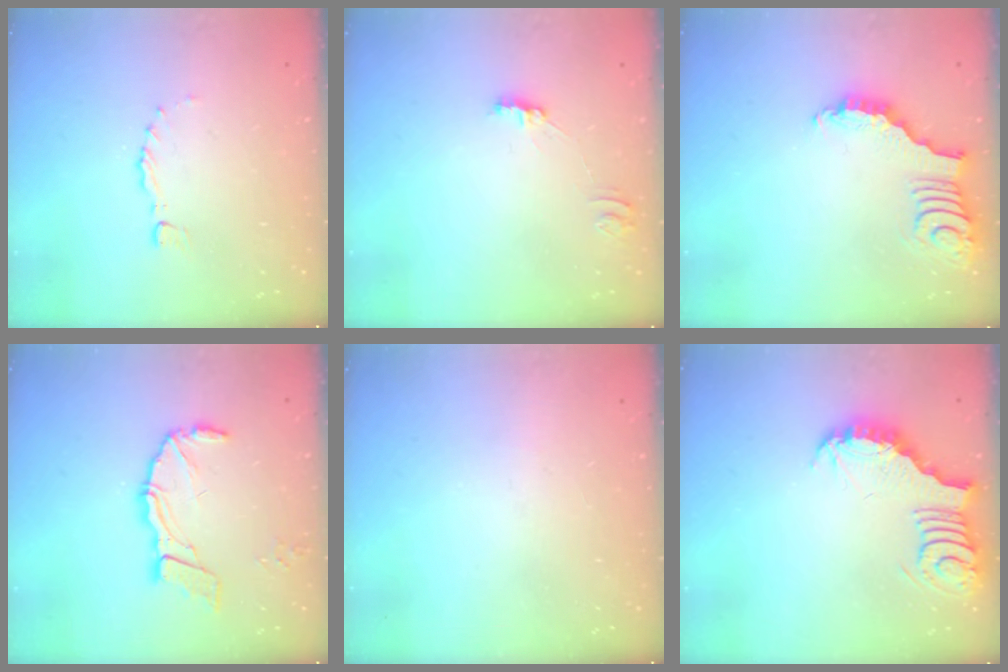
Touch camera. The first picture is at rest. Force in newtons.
{"total": 3.4, "press": 3.4, "slide": 0.3}
{"total": 3.6, "press": 3.6, "slide": 0.2}
{"total": 11.7, "press": 11.7, "slide": 0.8}
{"total": 0.0}
{"total": 3.5, "press": 3.4, "slide": 0.5}